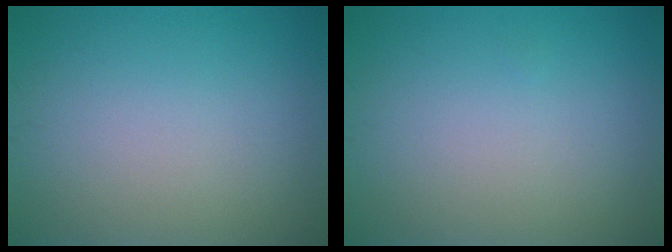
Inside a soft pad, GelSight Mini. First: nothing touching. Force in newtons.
{"total": 0.0}